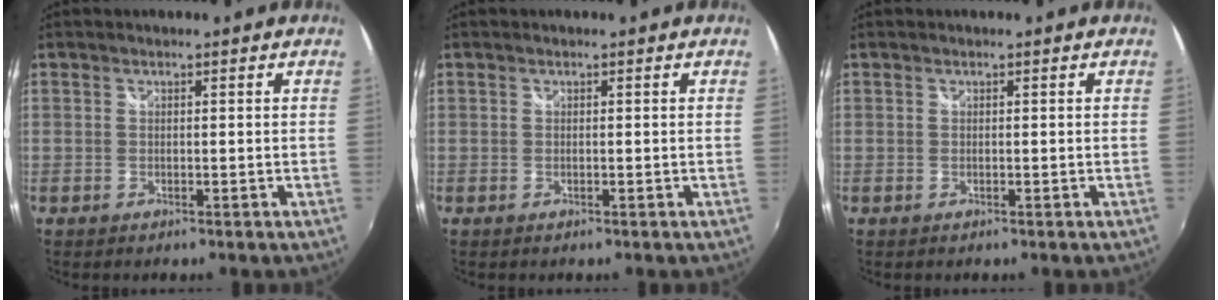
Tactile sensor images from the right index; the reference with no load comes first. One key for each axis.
{"total": 0.0}
{"total": 0.0}